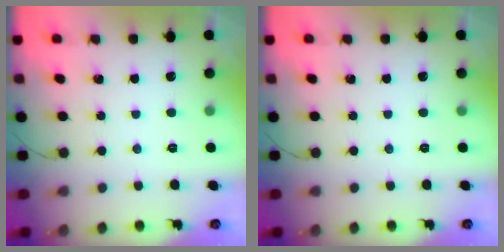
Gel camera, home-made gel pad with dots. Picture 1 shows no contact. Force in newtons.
{"total": 0.0}